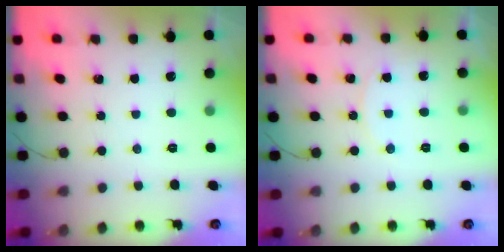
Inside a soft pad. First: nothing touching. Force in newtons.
{"total": 4.8, "press": 4.8, "slide": 0.4}